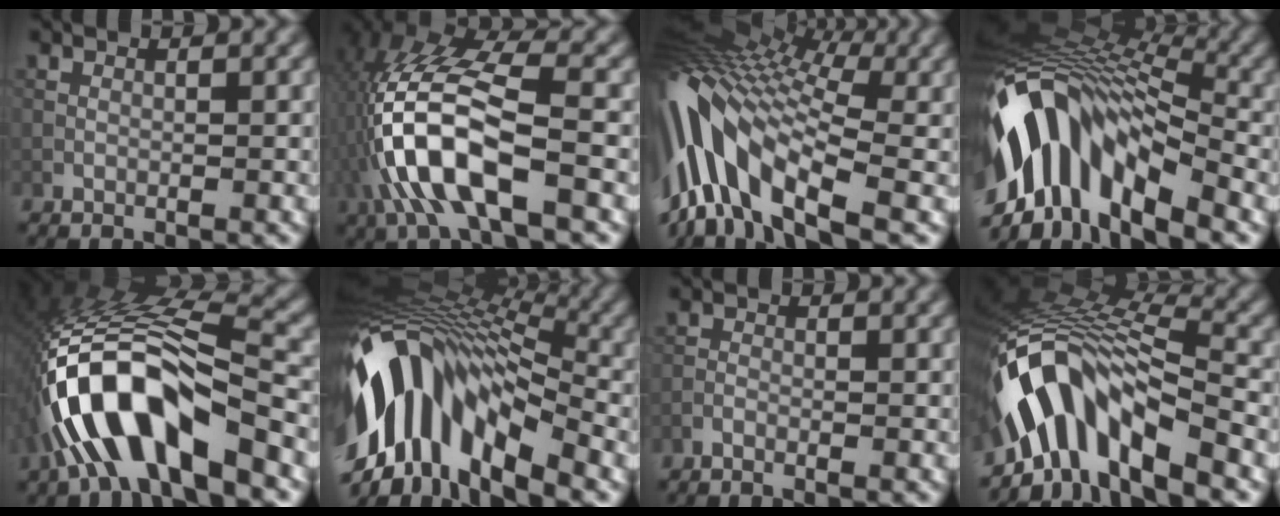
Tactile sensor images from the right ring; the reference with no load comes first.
{"total": 11.4, "force": [-3.4, 4.7, 9.8], "torque": [-0.222, 0.006, -0.063]}
{"total": 15.0, "force": [-1.1, 7.2, 13.1], "torque": [-0.287, 0.017, -0.016]}
{"total": 13.7, "force": [-4.3, 6.4, 11.3], "torque": [-0.206, 0.021, -0.077]}
{"total": 13.0, "force": [-4.8, 4.5, 11.3], "torque": [-0.214, 0.018, -0.084]}
{"total": 14.7, "force": [-3.4, 7.6, 12.1], "torque": [-0.222, 0.017, -0.059]}
{"total": 0.7, "force": [-0.6, 0.2, 0.3], "torque": [-0.008, -0.001, -0.014]}
{"total": 11.4, "force": [-5.7, 4.0, 9.0], "torque": [-0.158, 0.017, -0.098]}